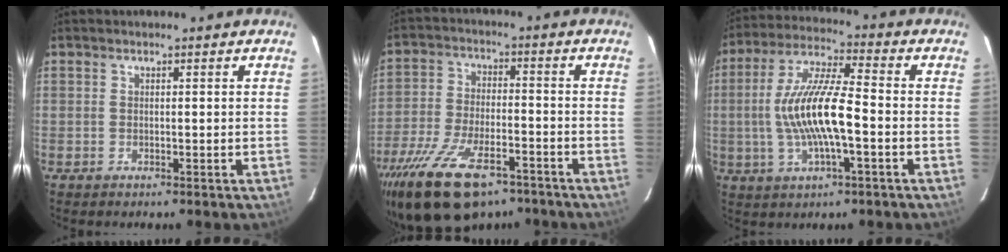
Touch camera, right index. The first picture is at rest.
{"total": 18.7, "force": [-12.8, 7.9, 11.1], "torque": [-0.233, -0.034, -0.218]}
{"total": 13.7, "force": [-2.2, 2.8, 13.2], "torque": [-0.264, 0.005, -0.043]}